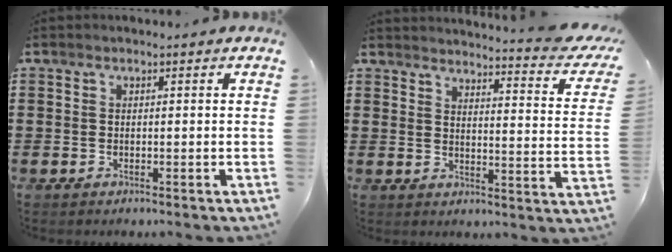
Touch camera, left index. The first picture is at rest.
{"total": 3.7, "force": [3.3, -0.5, 1.5], "torque": [-0.033, -0.035, 0.047]}